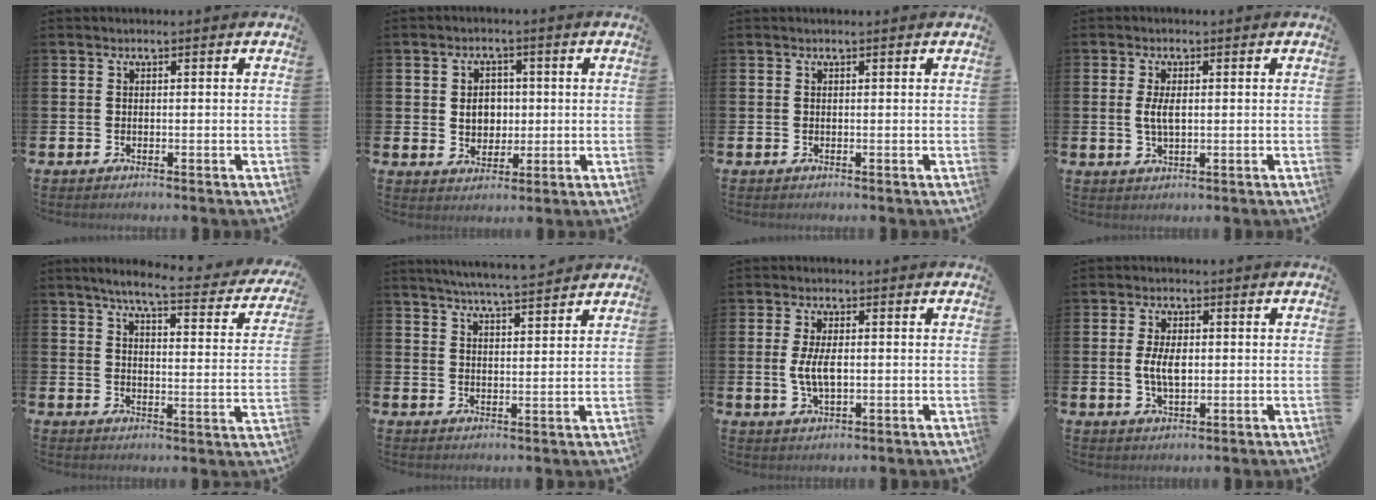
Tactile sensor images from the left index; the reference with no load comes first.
{"total": 3.8, "force": [0.5, 3.3, 1.9], "torque": [-0.027, 0.004, -0.001]}
{"total": 0.0}
{"total": 4.0, "force": [0.3, 1.9, 3.5], "torque": [-0.071, 0.002, -0.001]}
{"total": 5.9, "force": [5.1, 0.6, 2.8], "torque": [-0.061, -0.036, 0.079]}
{"total": 5.4, "force": [5.3, -0.4, 1.0], "torque": [-0.030, -0.030, 0.093]}
{"total": 4.6, "force": [0.1, 2.1, 4.1], "torque": [-0.079, 0.002, -0.003]}
{"total": 4.6, "force": [0.3, 2.4, 3.9], "torque": [-0.072, 0.001, -0.002]}